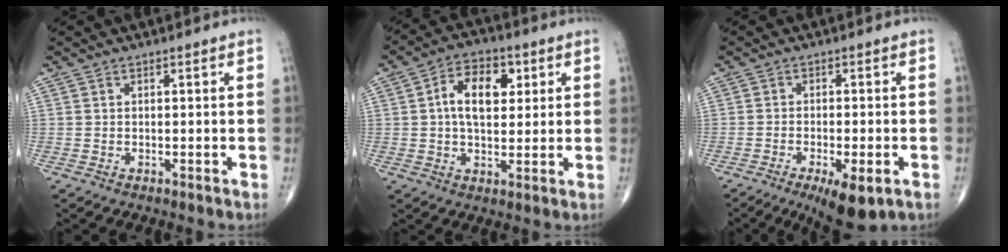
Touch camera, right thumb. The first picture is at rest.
{"total": 9.8, "force": [2.3, 5.9, 7.5], "torque": [-0.107, 0.006, 0.034]}
{"total": 9.1, "force": [-4.6, 2.9, 7.3], "torque": [-0.108, -0.007, -0.069]}